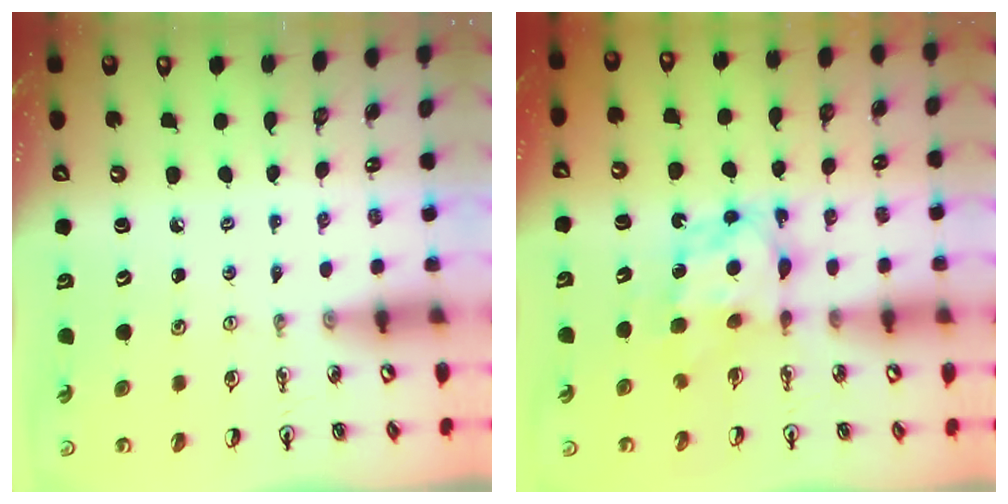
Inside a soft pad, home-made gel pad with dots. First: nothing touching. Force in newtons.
{"total": 6.3, "press": 6.3, "slide": 0.5}